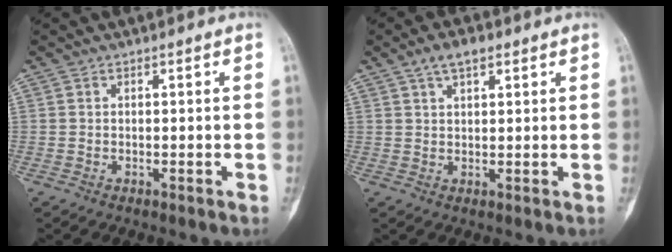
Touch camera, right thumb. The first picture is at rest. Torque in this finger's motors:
{"motor_torque": [0.06, 0.19, 0.28, -0.28, 0.17]}